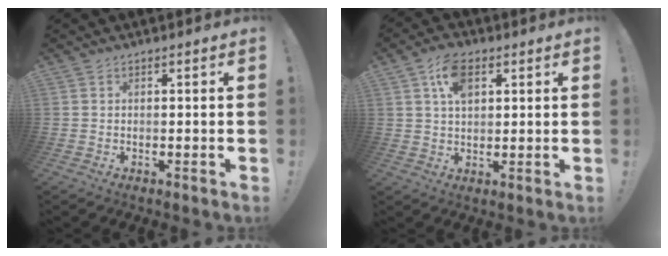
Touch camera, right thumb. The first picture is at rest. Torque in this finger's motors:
{"motor_torque": [0.60, 1.68, 0.33, -0.18, 0.03]}